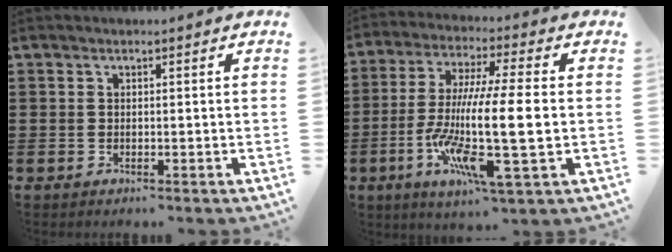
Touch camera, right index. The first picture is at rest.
{"total": 15.5, "force": [-2.9, 1.9, 15.1], "torque": [-0.295, -0.008, -0.057]}